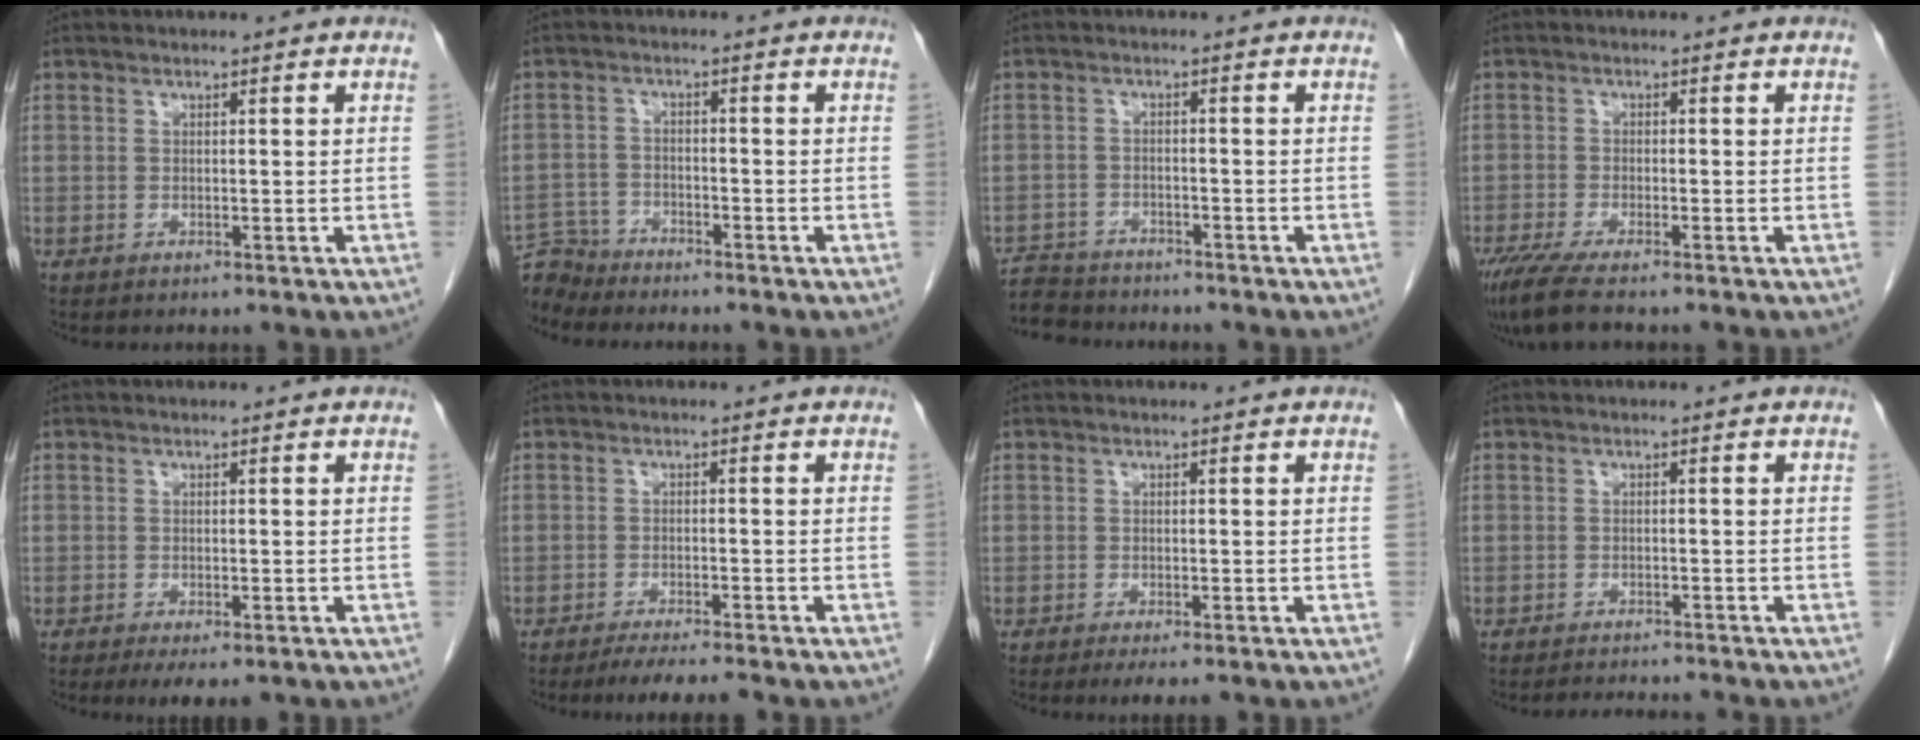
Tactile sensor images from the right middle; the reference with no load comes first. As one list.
[{"total": 4.8, "force": [-4.7, 0.7, -0.8], "torque": [0.019, -0.003, -0.088]}, {"total": 6.0, "force": [-5.8, 1.4, 0.0], "torque": [0.000, -0.004, -0.099]}, {"total": 6.6, "force": [-5.2, 0.4, 4.1], "torque": [-0.069, -0.018, -0.090]}, {"total": 3.9, "force": [-2.6, 1.2, 2.7], "torque": [-0.039, -0.010, -0.034]}, {"total": 5.2, "force": [-4.4, -0.1, 2.8], "torque": [-0.041, -0.014, -0.069]}, {"total": 2.8, "force": [-2.0, 0.6, 1.8], "torque": [-0.028, -0.009, -0.027]}, {"total": 4.0, "force": [-3.9, -0.2, 1.0], "torque": [-0.010, -0.009, -0.055]}]